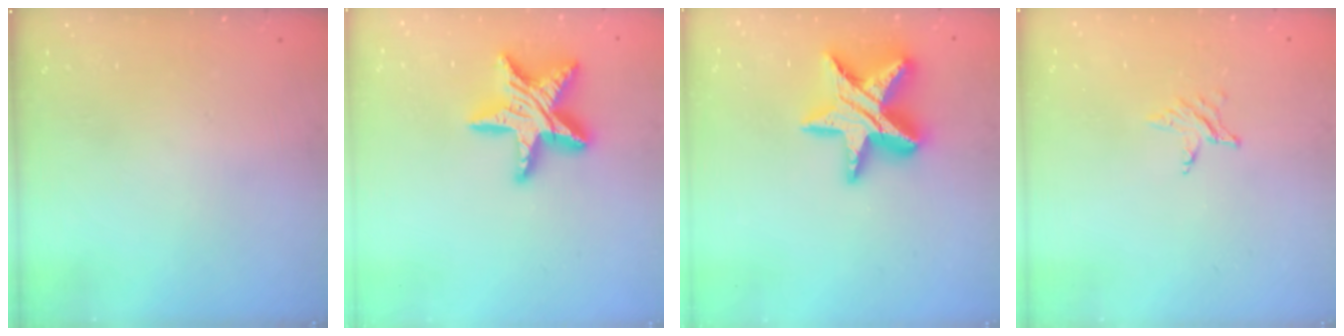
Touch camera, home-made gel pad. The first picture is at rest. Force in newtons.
{"total": 17.3, "press": 17.3, "slide": 1.5}
{"total": 19.6, "press": 19.6, "slide": 1.3}
{"total": 2.8, "press": 2.7, "slide": 0.4}